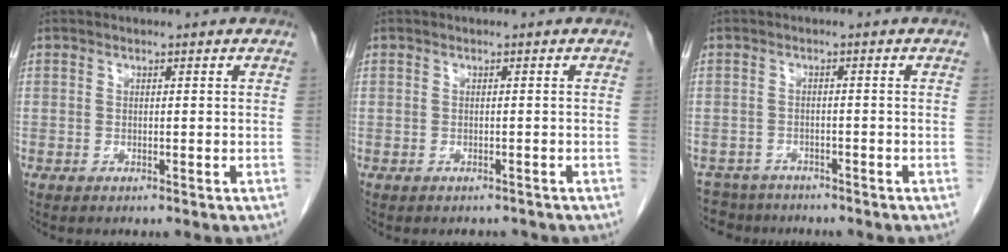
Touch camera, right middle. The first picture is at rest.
{"total": 2.4, "force": [-2.1, 0.9, 0.4], "torque": [-0.009, -0.002, -0.026]}
{"total": 5.5, "force": [-4.9, 2.3, -0.4], "torque": [0.010, 0.002, -0.081]}